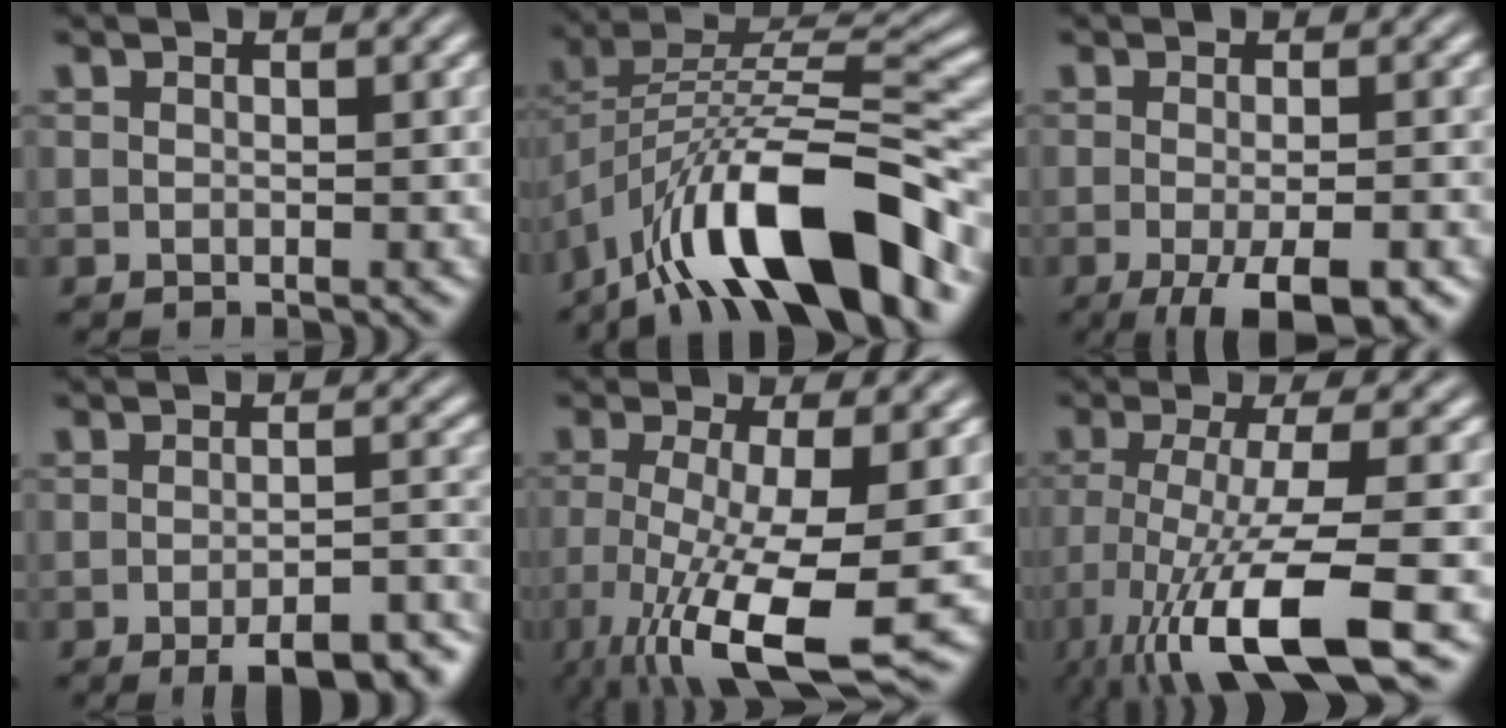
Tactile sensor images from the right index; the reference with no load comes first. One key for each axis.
{"total": 11.6, "fx": -4.2, "fy": 5.2, "fz": 9.4, "tx": -0.164, "ty": -0.028, "tz": -0.054}
{"total": 7.2, "fx": -4.8, "fy": 2.2, "fz": 5.0, "tx": -0.090, "ty": -0.038, "tz": -0.049}
{"total": 7.0, "fx": -5.6, "fy": 1.8, "fz": 3.8, "tx": -0.038, "ty": -0.012, "tz": -0.082}
{"total": 9.5, "fx": -4.3, "fy": 2.8, "fz": 7.9, "tx": -0.160, "ty": -0.060, "tz": -0.037}
{"total": 9.8, "fx": -3.9, "fy": 3.2, "fz": 8.4, "tx": -0.167, "ty": -0.048, "tz": -0.034}